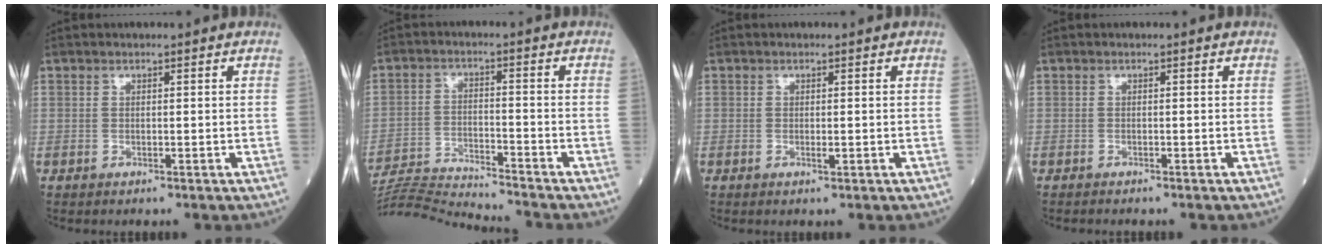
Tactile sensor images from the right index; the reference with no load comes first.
{"total": 11.9, "force": [-11.5, -2.2, 2.0], "torque": [-0.031, -0.004, -0.200]}
{"total": 0.7, "force": [-0.2, 0.2, 0.6], "torque": [-0.010, -0.001, -0.003]}
{"total": 0.8, "force": [-0.8, 0.0, 0.3], "torque": [-0.008, -0.001, -0.010]}